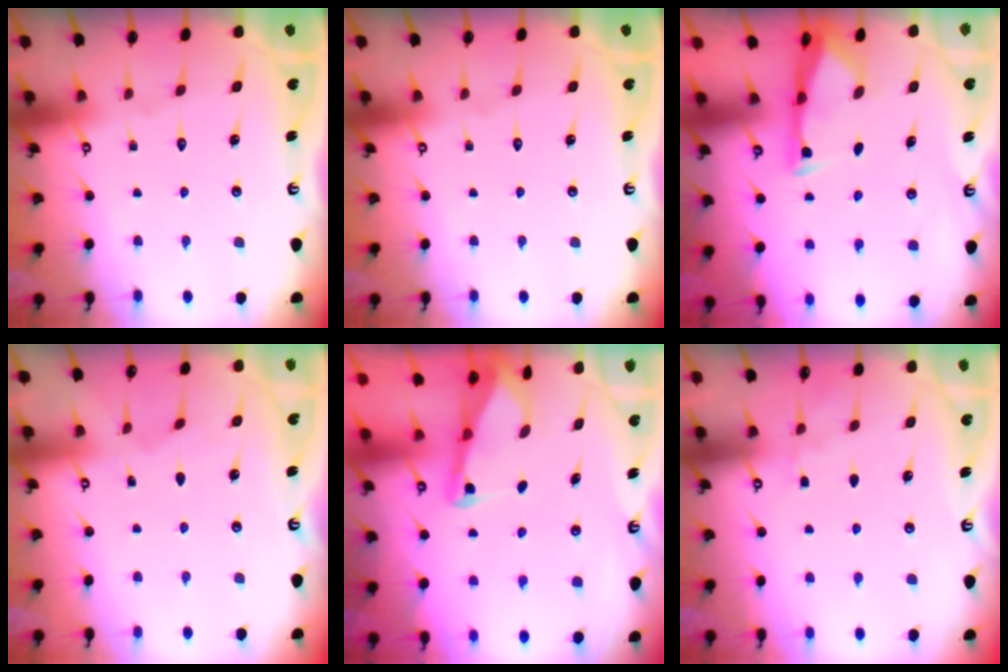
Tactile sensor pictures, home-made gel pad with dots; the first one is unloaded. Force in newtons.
{"total": 0.0}
{"total": 2.8, "press": 2.7, "slide": 0.4}
{"total": 2.0, "press": 2.0, "slide": 0.4}
{"total": 2.0, "press": 2.0, "slide": 0.4}
{"total": 2.9, "press": 2.8, "slide": 0.5}